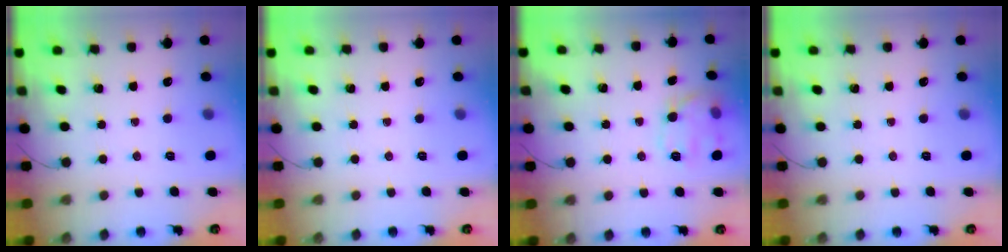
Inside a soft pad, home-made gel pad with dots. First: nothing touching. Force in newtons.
{"total": 0.0}
{"total": 11.3, "press": 11.3, "slide": 0.3}
{"total": 0.0}